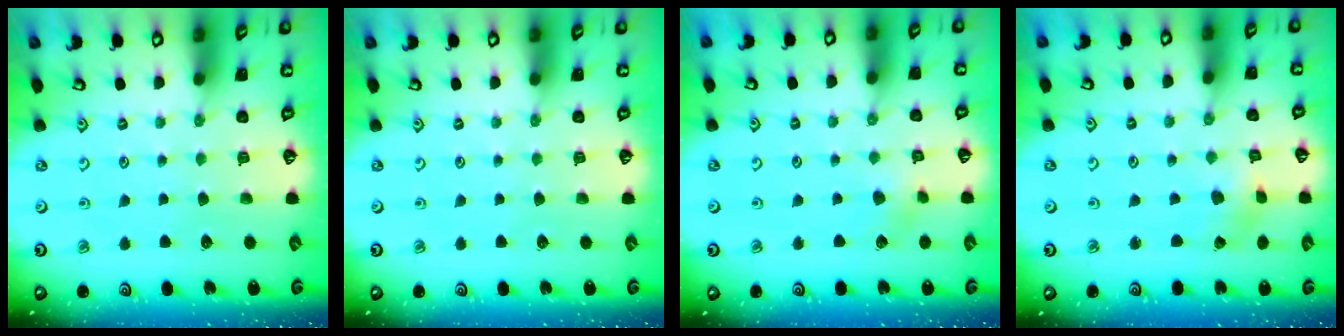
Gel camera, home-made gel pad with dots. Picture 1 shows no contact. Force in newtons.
{"total": 0.0}
{"total": 3.1, "press": 3.1, "slide": 0.3}
{"total": 1.2, "press": 1.2, "slide": 0.2}